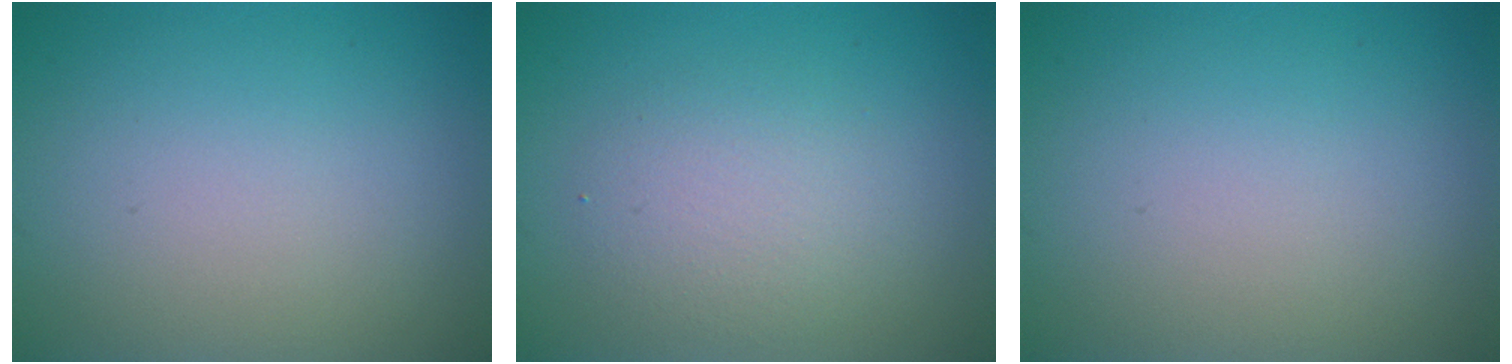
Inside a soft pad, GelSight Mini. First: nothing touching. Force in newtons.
{"total": 2.9, "press": 2.9, "slide": 0.1}
{"total": 0.0}